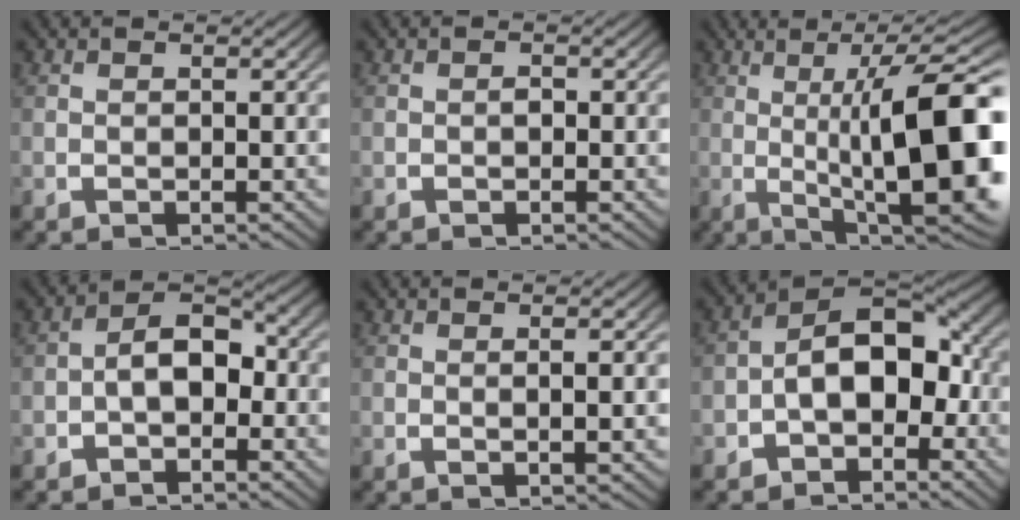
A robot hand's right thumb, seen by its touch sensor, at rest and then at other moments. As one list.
[{"total": 0.6, "force": [-0.2, 0.4, 0.3], "torque": [-0.006, 0.001, -0.006]}, {"total": 16.0, "force": [-0.5, 7.1, 14.4], "torque": [-0.212, -0.023, 0.008]}, {"total": 5.3, "force": [-1.1, 3.6, 3.7], "torque": [-0.062, -0.009, -0.016]}, {"total": 1.0, "force": [0.4, 0.1, 1.0], "torque": [-0.019, 0.000, 0.007]}, {"total": 9.4, "force": [-2.0, 6.2, 6.7], "torque": [-0.116, -0.020, -0.023]}]